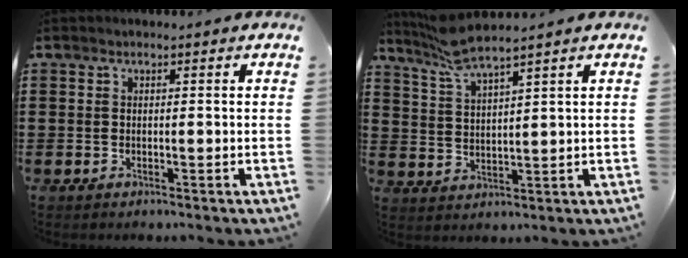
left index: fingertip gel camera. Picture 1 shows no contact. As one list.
[{"total": 5.9, "force": [5.1, 0.2, 3.0], "torque": [-0.075, -0.016, 0.092]}]